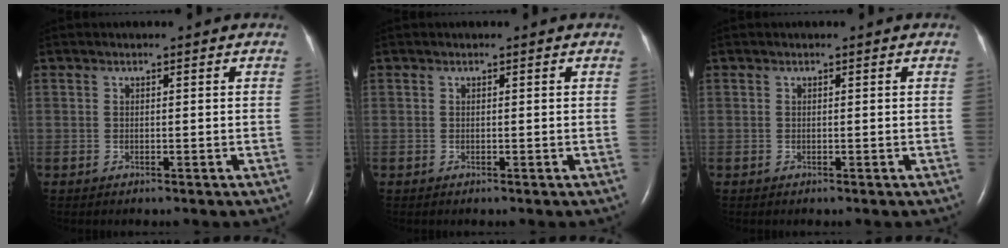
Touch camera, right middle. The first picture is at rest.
{"total": 0.0}
{"total": 0.0}